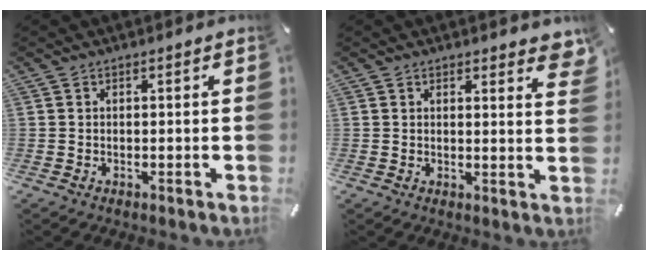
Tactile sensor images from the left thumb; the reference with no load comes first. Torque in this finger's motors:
{"motor_torque": [0.49, -0.34, 0.16, 0.12, -0.04]}